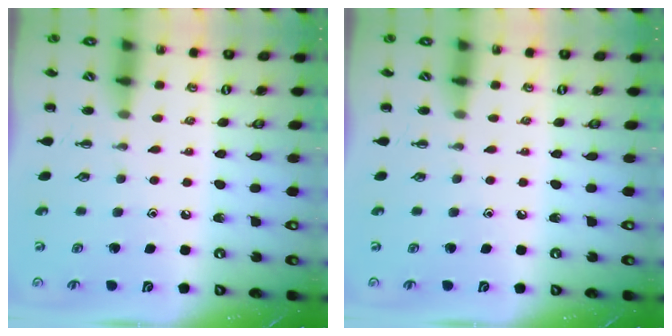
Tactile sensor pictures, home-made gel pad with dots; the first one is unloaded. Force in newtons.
{"total": 0.0}